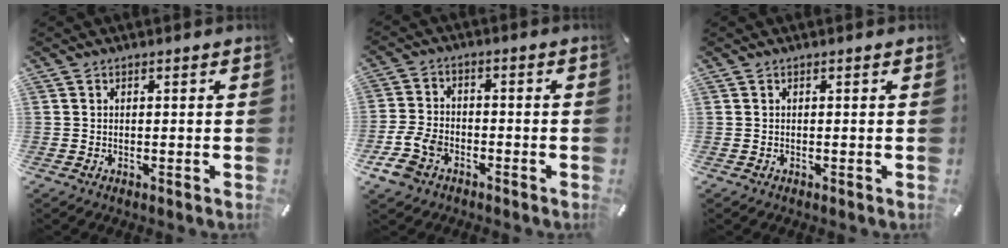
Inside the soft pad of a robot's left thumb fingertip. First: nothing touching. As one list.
[{"total": 7.7, "force": [-4.1, 5.4, 3.8], "torque": [-0.089, 0.016, -0.078]}, {"total": 0.0}]